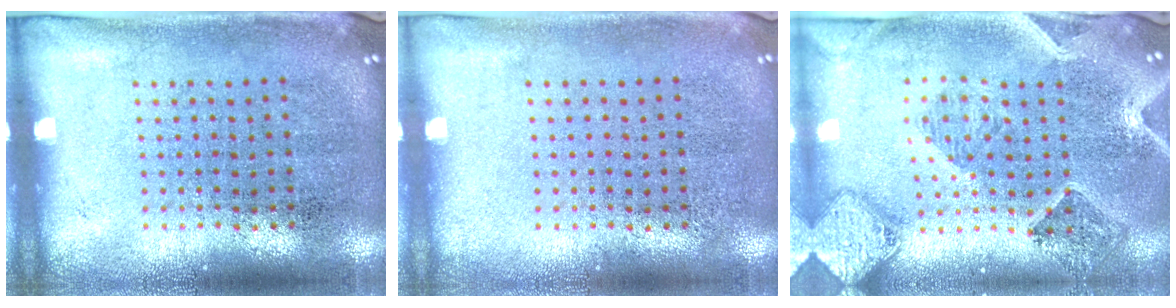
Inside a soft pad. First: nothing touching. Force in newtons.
{"total": 0.0}
{"total": 1.7, "press": 1.6, "slide": 0.4}